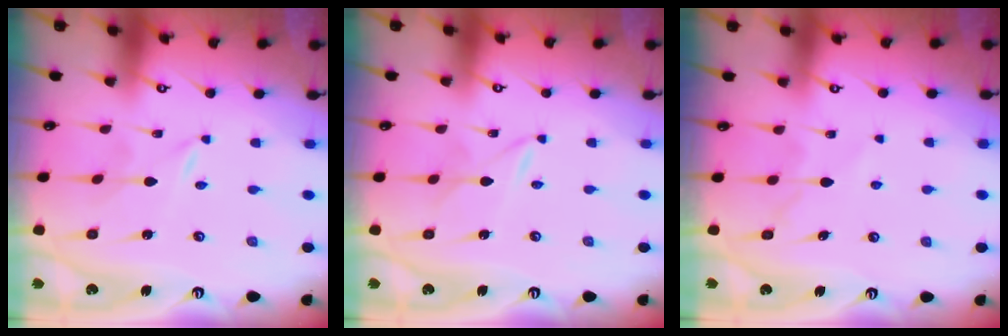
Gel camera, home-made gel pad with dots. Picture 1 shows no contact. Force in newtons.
{"total": 1.8, "press": 1.8, "slide": 0.2}
{"total": 6.0, "press": 6.0, "slide": 0.5}